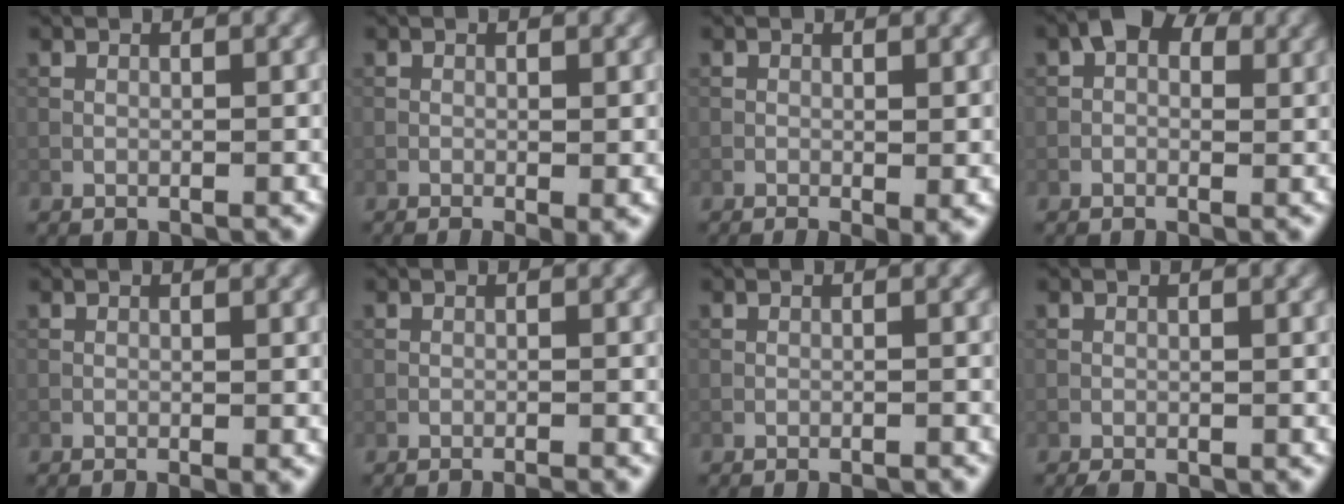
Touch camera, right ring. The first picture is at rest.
{"total": 2.1, "force": [-0.7, 0.5, 1.9], "torque": [-0.030, -0.005, -0.012]}
{"total": 2.4, "force": [-0.8, 0.6, 2.2], "torque": [-0.035, -0.006, -0.011]}
{"total": 3.4, "force": [1.2, 2.2, 2.3], "torque": [-0.024, 0.008, 0.004]}
{"total": 1.0, "force": [-0.4, 0.2, 0.9], "torque": [-0.011, -0.003, -0.007]}
{"total": 1.5, "force": [-1.1, 0.2, 1.0], "torque": [-0.011, 0.007, -0.024]}
{"total": 1.4, "force": [-1.2, 0.2, 0.7], "torque": [-0.007, 0.008, -0.026]}
{"total": 0.7, "force": [-0.6, 0.1, 0.3], "torque": [-0.005, -0.002, -0.012]}